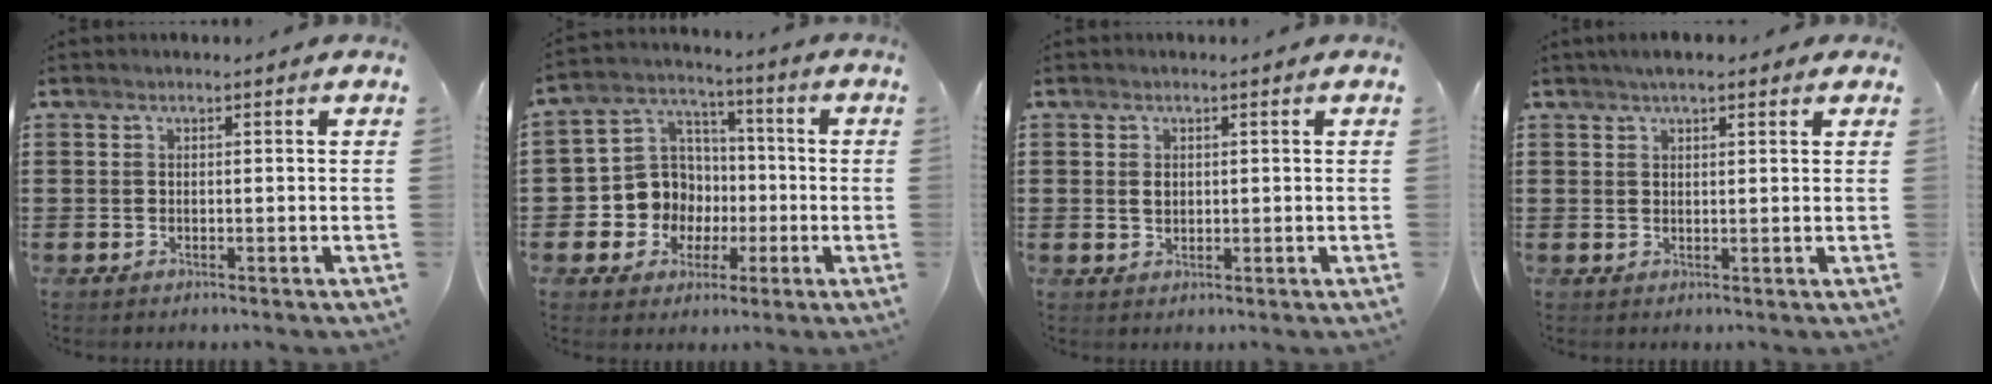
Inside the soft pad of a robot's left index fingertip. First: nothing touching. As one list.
[{"total": 9.3, "force": [-0.7, 9.1, 2.1], "torque": [-0.092, 0.002, -0.008]}, {"total": 1.4, "force": [0.4, 0.9, 1.0], "torque": [-0.022, 0.006, 0.007]}, {"total": 3.0, "force": [2.2, 0.9, 1.8], "torque": [-0.040, 0.007, 0.040]}]